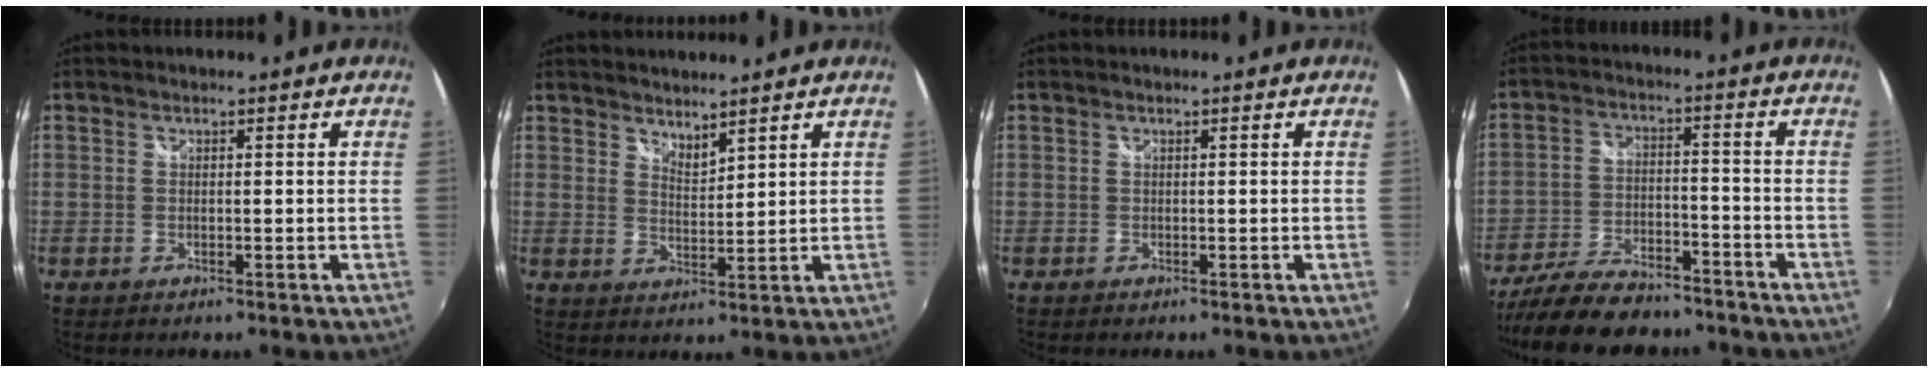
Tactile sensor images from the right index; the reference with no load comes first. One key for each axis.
{"total": 3.6, "fx": 3.3, "fy": 0.6, "fz": 1.2, "tx": -0.016, "ty": -0.002, "tz": 0.057}
{"total": 0.0}
{"total": 17.9, "fx": -14.9, "fy": 6.3, "fz": 7.7, "tx": -0.171, "ty": -0.012, "tz": -0.227}